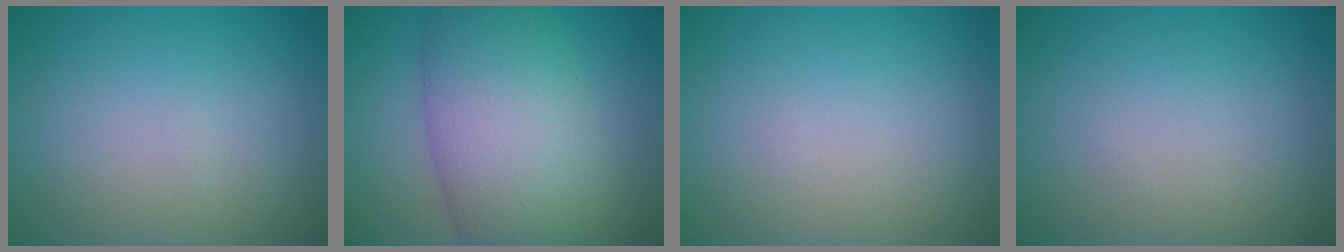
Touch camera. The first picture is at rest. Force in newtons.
{"total": 10.8, "press": 10.8, "slide": 0.2}
{"total": 0.0}
{"total": 0.0}